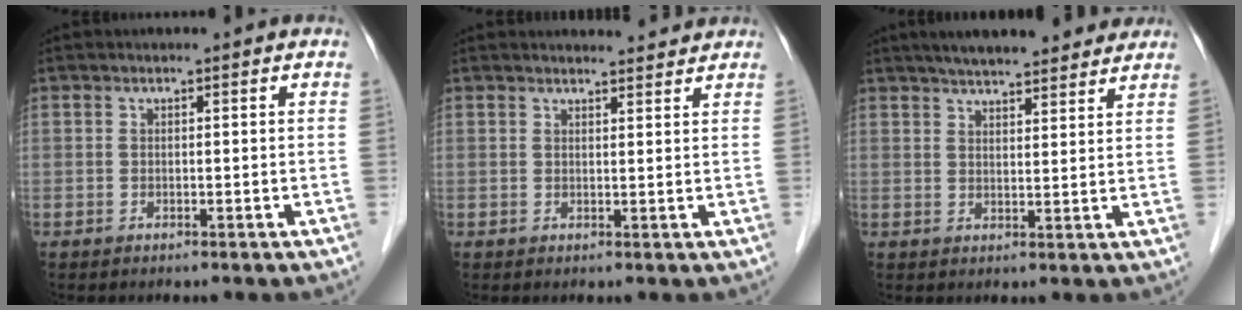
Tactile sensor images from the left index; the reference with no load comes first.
{"total": 4.4, "force": [4.4, 0.6, 0.5], "torque": [-0.010, 0.006, 0.049]}
{"total": 12.9, "force": [11.2, 2.5, 5.9], "torque": [-0.081, 0.026, 0.151]}